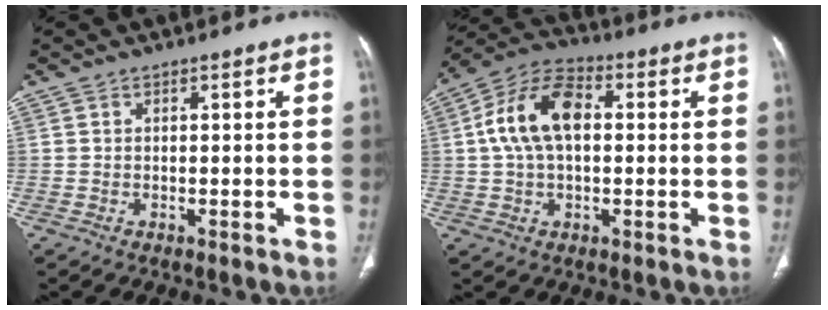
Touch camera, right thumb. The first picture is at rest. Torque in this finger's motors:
{"motor_torque": [1.48, 2.21, 1.06, -0.16, 0.11]}